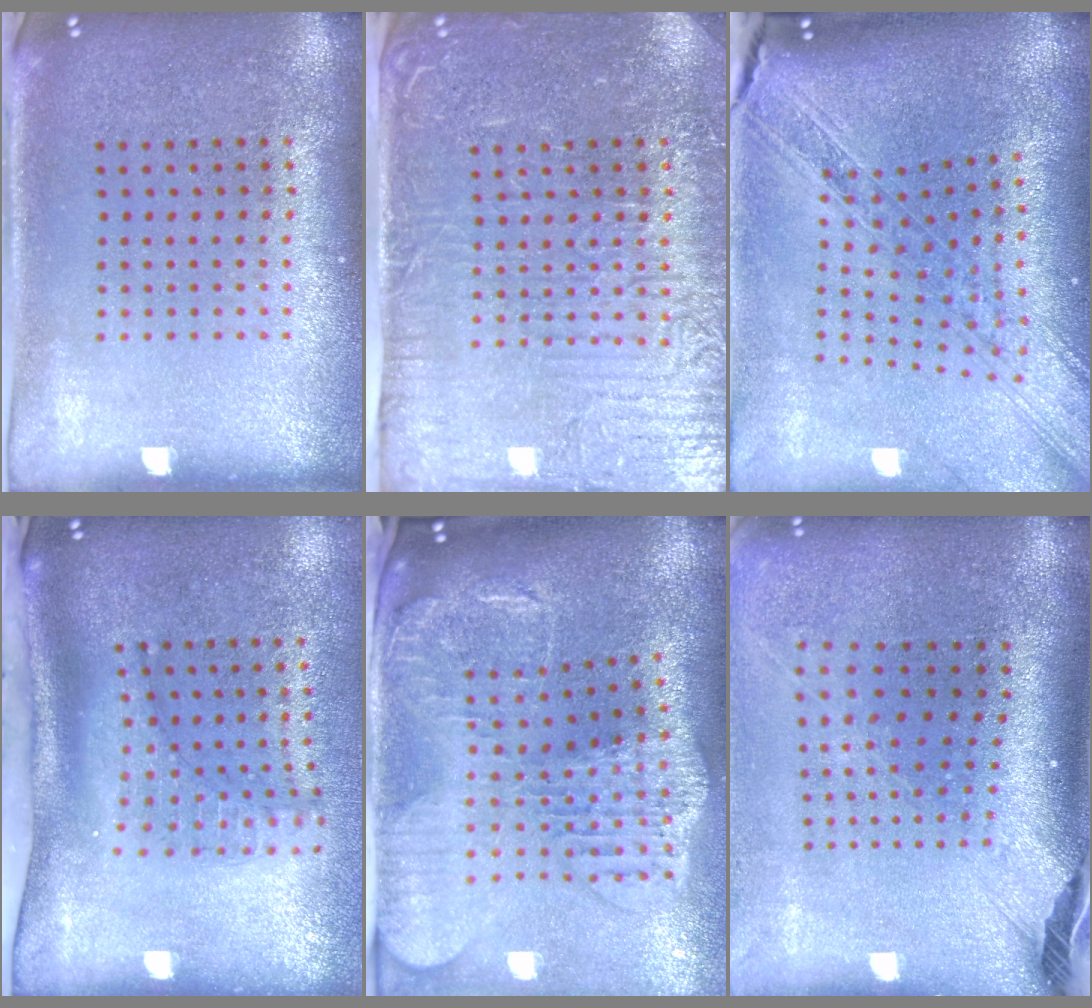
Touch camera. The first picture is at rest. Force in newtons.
{"total": 5.1, "press": 4.6, "slide": 2.2}
{"total": 2.3, "press": 1.9, "slide": 1.3}
{"total": 2.0, "press": 1.5, "slide": 1.3}
{"total": 2.9, "press": 2.4, "slide": 1.5}
{"total": 2.7, "press": 2.0, "slide": 1.8}